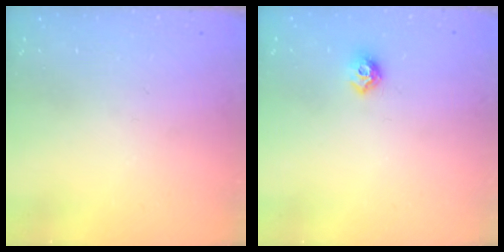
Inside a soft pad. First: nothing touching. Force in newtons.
{"total": 7.3, "press": 7.2, "slide": 0.9}